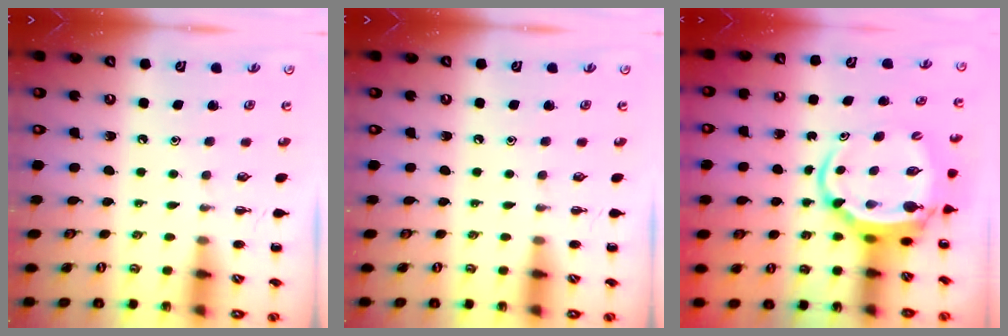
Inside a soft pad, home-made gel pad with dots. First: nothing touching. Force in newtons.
{"total": 0.0}
{"total": 5.9, "press": 5.8, "slide": 1.1}